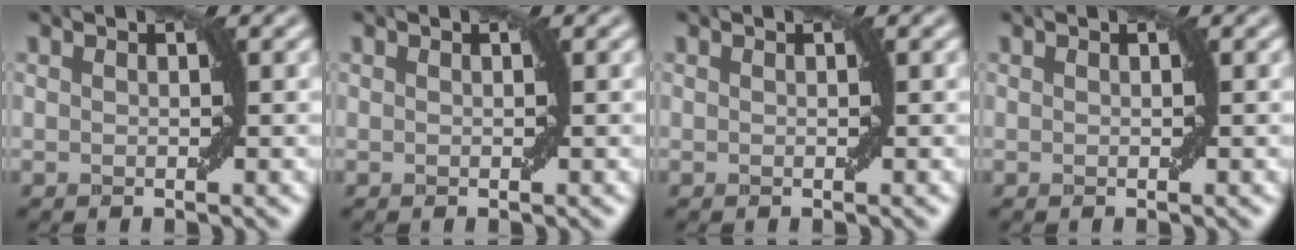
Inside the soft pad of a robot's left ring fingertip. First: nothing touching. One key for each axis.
{"total": 0.0}
{"total": 0.0}
{"total": 0.0}